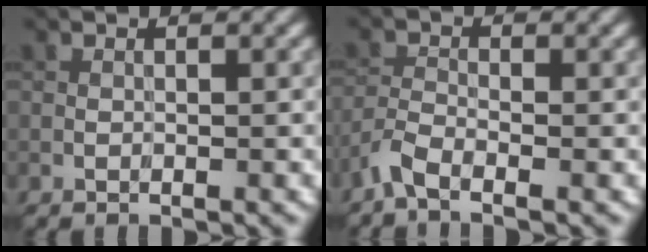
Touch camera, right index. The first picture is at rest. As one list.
[{"total": 2.3, "force": [-1.8, 0.5, 1.4], "torque": [-0.032, -0.002, -0.047]}]